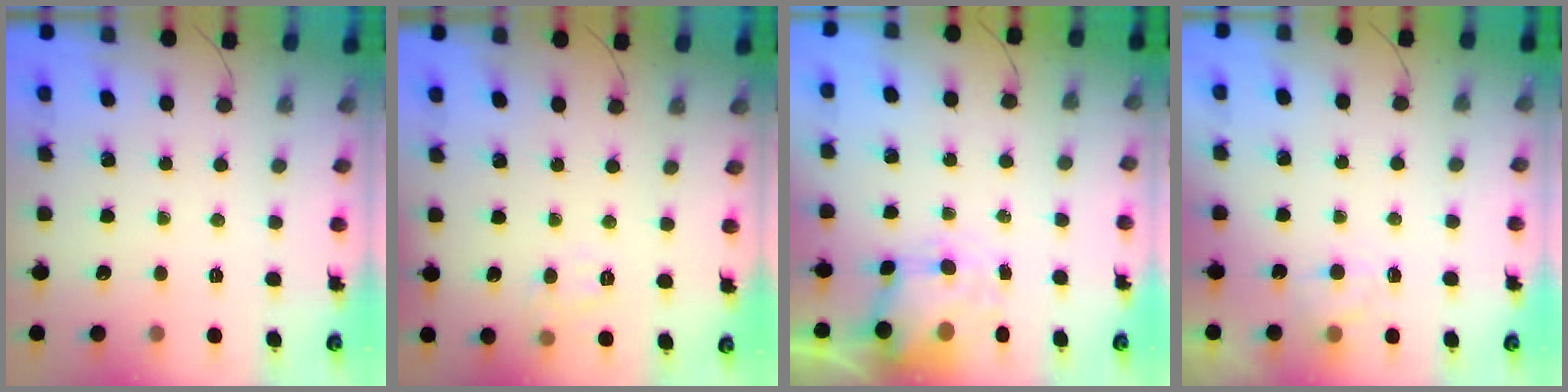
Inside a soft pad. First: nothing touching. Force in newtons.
{"total": 6.7, "press": 6.7, "slide": 1.0}
{"total": 5.7, "press": 5.6, "slide": 0.9}
{"total": 2.9, "press": 2.5, "slide": 1.5}